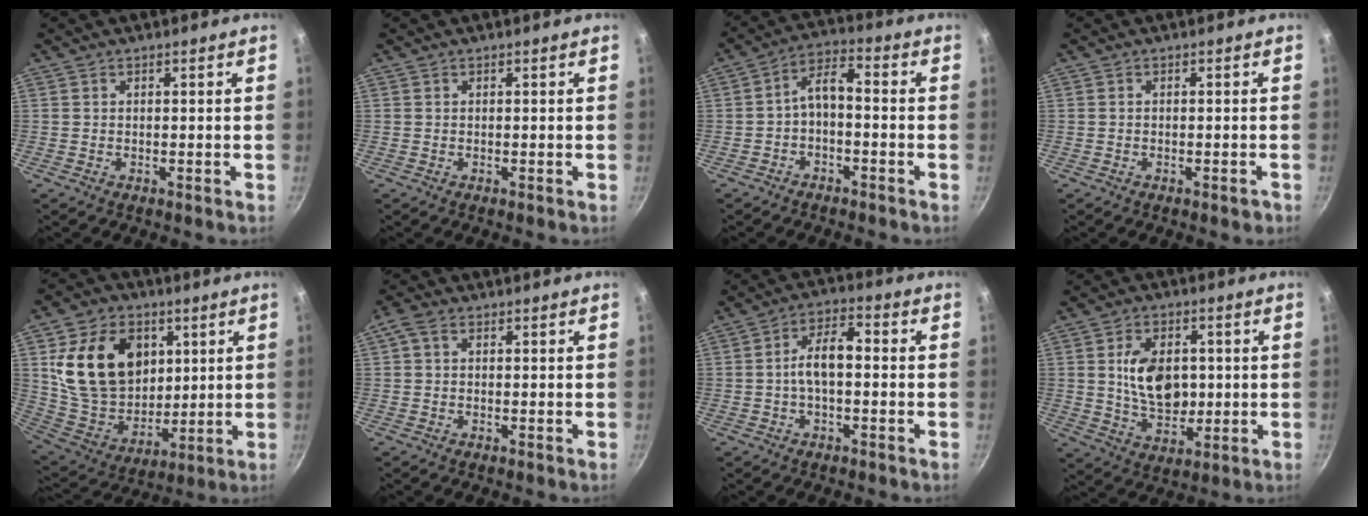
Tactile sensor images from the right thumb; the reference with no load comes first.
{"total": 0.0}
{"total": 5.7, "force": [-2.0, 2.8, 4.6], "torque": [-0.082, 0.043, -0.038]}
{"total": 1.3, "force": [-0.8, 0.6, 0.9], "torque": [-0.014, 0.009, -0.006]}
{"total": 21.2, "force": [5.9, 15.9, 12.7], "torque": [-0.191, -0.019, 0.117]}
{"total": 2.8, "force": [0.7, 1.7, 2.0], "torque": [-0.043, 0.012, 0.011]}
{"total": 7.3, "force": [-0.6, 3.6, 6.4], "torque": [-0.104, 0.033, -0.018]}
{"total": 11.5, "force": [1.2, 7.8, 8.3], "torque": [-0.115, -0.010, 0.023]}